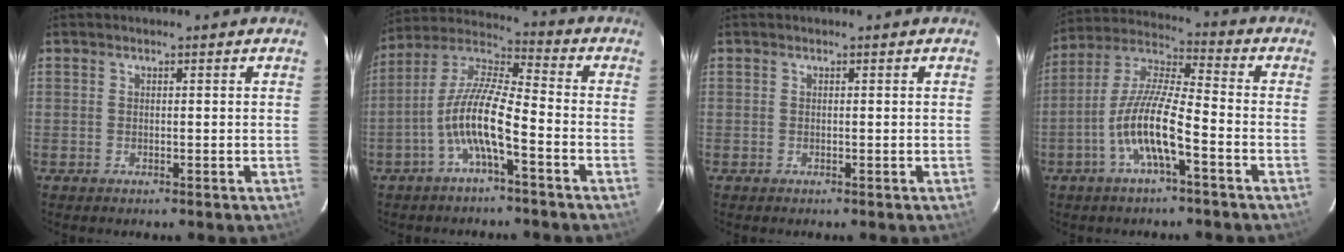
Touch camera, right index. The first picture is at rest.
{"total": 10.6, "force": [-4.5, 1.8, 9.4], "torque": [-0.200, 0.007, -0.089]}
{"total": 0.0}
{"total": 12.2, "force": [-5.1, 2.2, 10.9], "torque": [-0.222, 0.001, -0.101]}